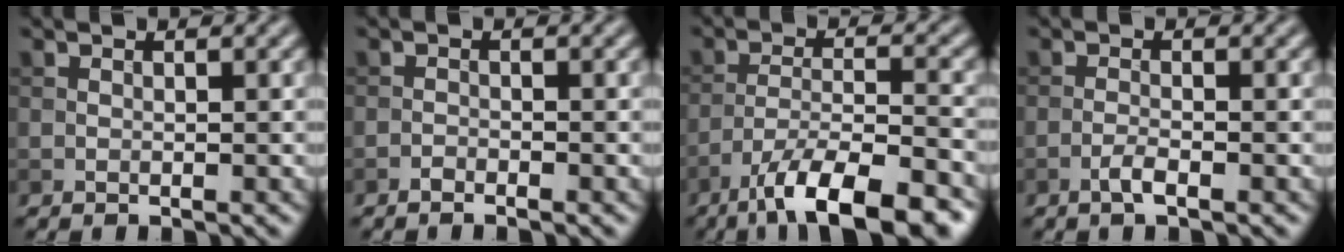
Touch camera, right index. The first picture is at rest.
{"total": 0.8, "force": [-0.7, 0.1, 0.4], "torque": [-0.005, 0.002, -0.015]}
{"total": 10.1, "force": [-7.1, 2.5, 6.8], "torque": [-0.110, 0.003, -0.121]}
{"total": 1.5, "force": [-0.8, 0.3, 1.2], "torque": [-0.022, 0.004, -0.019]}